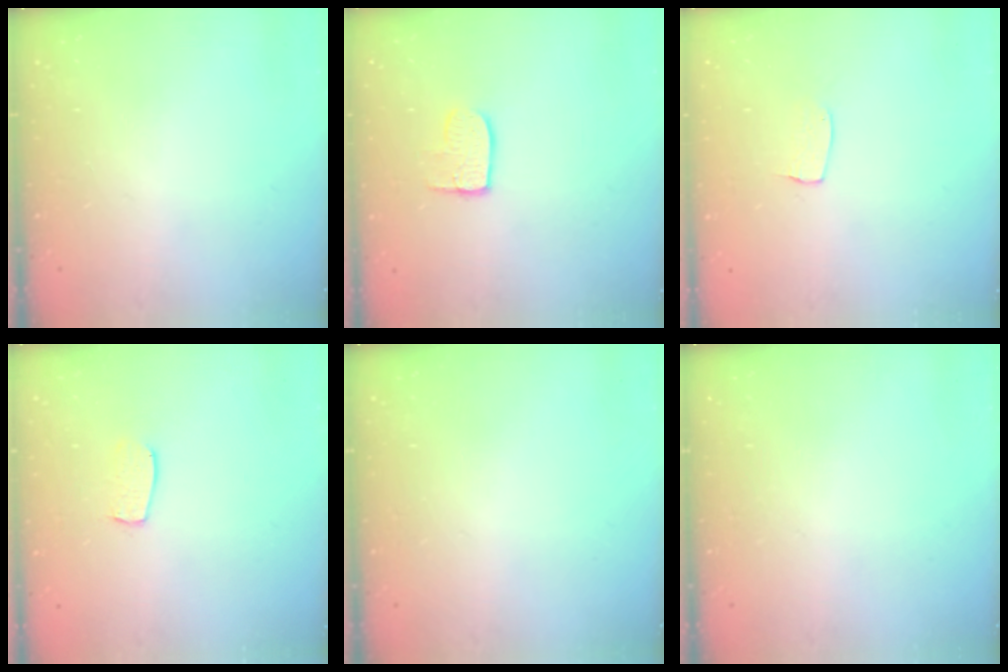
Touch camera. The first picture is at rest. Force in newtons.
{"total": 7.0, "press": 7.0, "slide": 0.4}
{"total": 5.3, "press": 5.3, "slide": 0.3}
{"total": 6.1, "press": 6.1, "slide": 0.3}
{"total": 0.0}
{"total": 0.0}